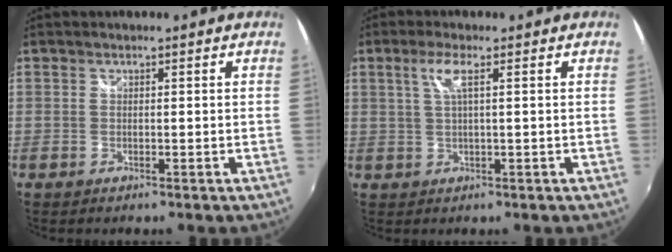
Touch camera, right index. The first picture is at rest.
{"total": 3.4, "force": [1.1, -0.1, 3.2], "torque": [-0.065, 0.001, 0.024]}